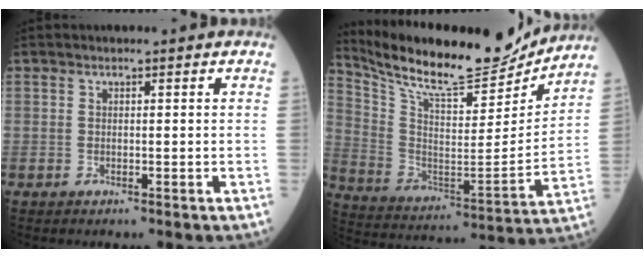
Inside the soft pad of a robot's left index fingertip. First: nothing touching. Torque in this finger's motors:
{"motor_torque": [0.11, -0.50, 0.41, 0.11]}